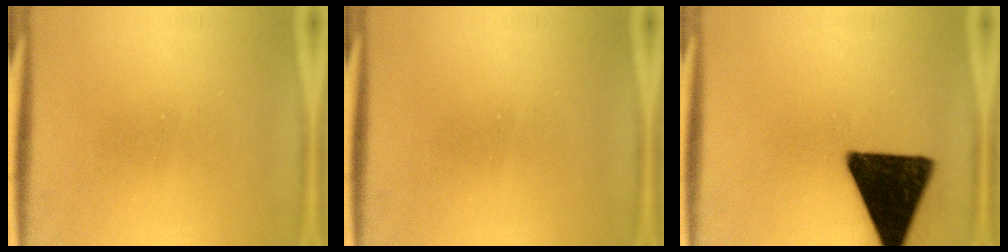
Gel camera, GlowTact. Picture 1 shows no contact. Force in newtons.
{"total": 0.0}
{"total": 18.4}